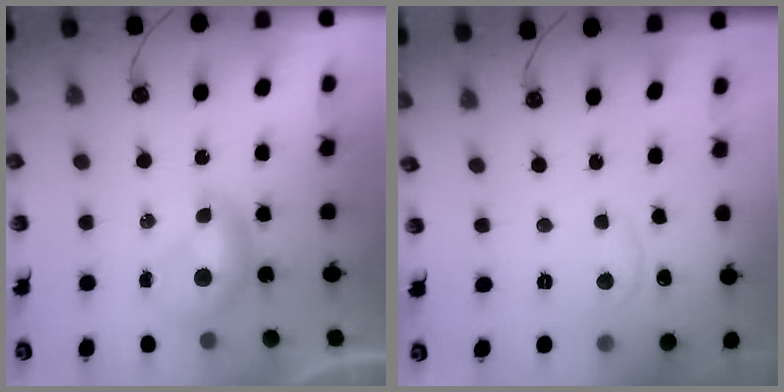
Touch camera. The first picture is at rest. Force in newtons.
{"total": 1.3, "press": 1.2, "slide": 0.5}